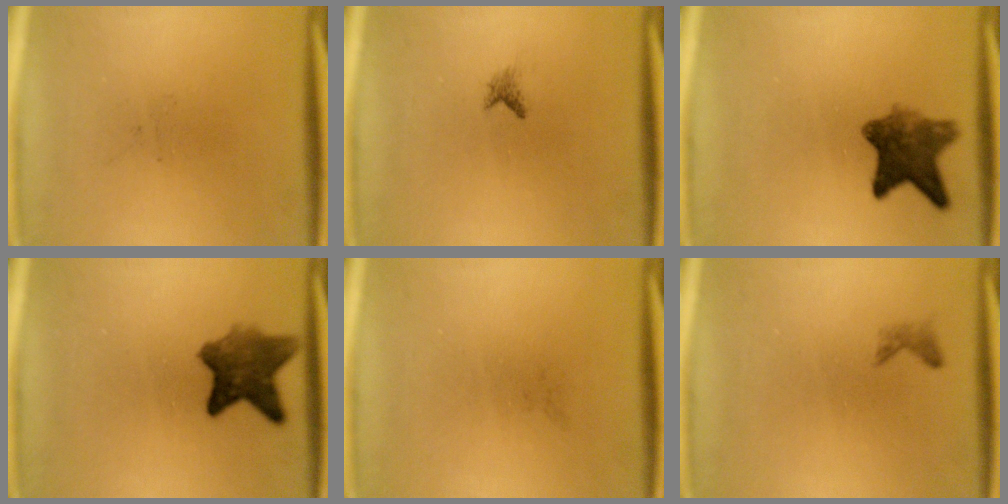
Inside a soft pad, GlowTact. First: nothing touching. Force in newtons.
{"total": 0.8}
{"total": 7.3}
{"total": 7.1}
{"total": 0.0}
{"total": 0.8}